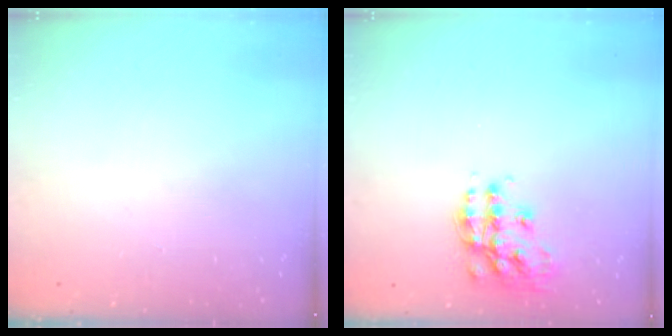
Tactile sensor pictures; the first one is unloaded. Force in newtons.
{"total": 13.7, "press": 13.7, "slide": 0.9}